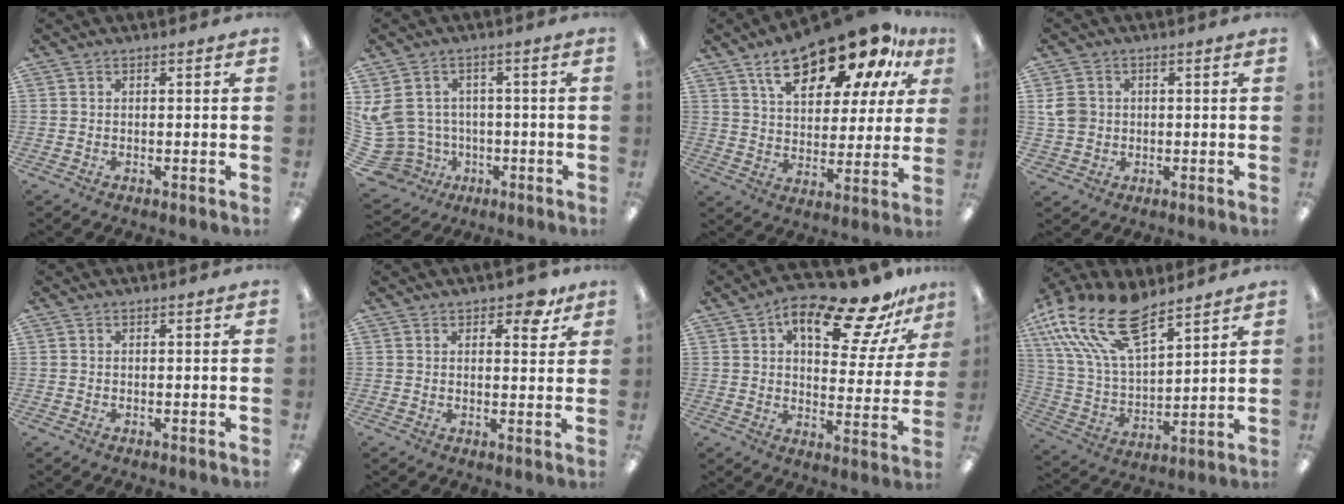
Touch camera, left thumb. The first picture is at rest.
{"total": 9.9, "force": [0.4, 9.2, 3.6], "torque": [-0.124, -0.010, 0.017]}
{"total": 19.4, "force": [13.6, 8.0, 11.3], "torque": [-0.181, -0.078, 0.229]}
{"total": 5.4, "force": [0.6, 5.0, 1.9], "torque": [-0.034, 0.011, 0.016]}
{"total": 0.0}
{"total": 5.2, "force": [3.7, 2.5, 2.9], "torque": [-0.024, -0.015, 0.058]}
{"total": 18.6, "force": [11.7, 7.6, 12.3], "torque": [-0.171, -0.065, 0.187]}
{"total": 20.5, "force": [13.2, 8.8, 12.9], "torque": [-0.278, -0.064, 0.238]}